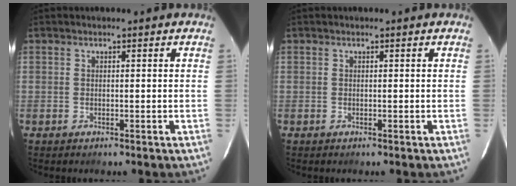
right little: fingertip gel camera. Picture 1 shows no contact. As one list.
[{"total": 0.0}]